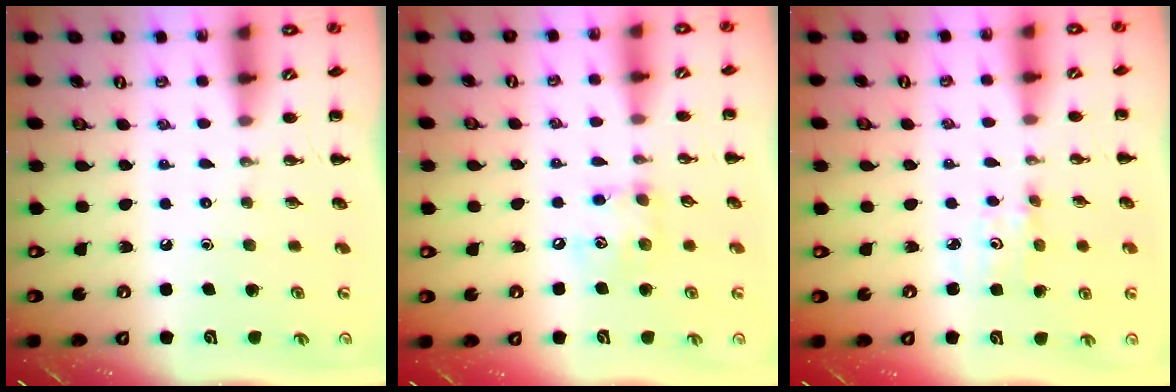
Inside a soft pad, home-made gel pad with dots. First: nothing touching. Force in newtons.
{"total": 7.0, "press": 6.9, "slide": 0.9}
{"total": 2.4, "press": 2.3, "slide": 0.8}